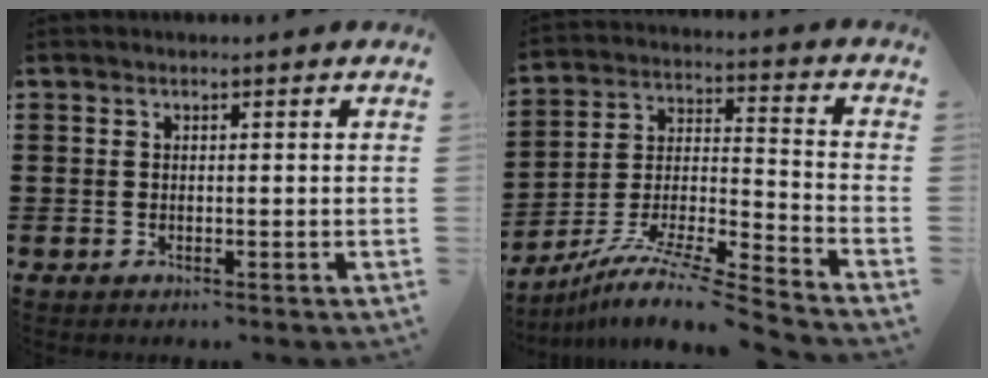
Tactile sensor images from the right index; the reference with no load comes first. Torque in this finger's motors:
{"motor_torque": [0.48, 0.48, 0.16, 0.05]}